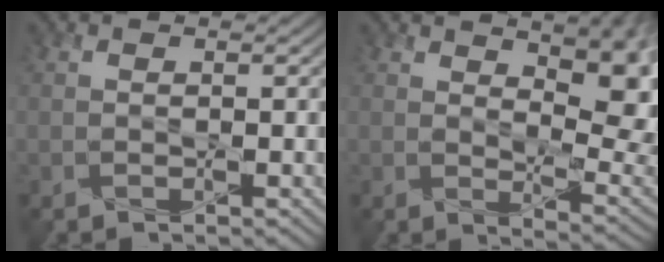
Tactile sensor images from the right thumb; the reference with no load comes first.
{"total": 11.0, "force": [4.6, 5.0, 8.6], "torque": [-0.119, -0.004, 0.071]}